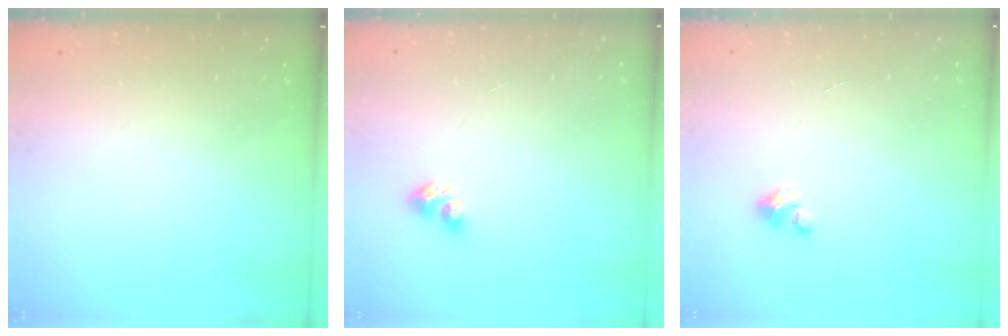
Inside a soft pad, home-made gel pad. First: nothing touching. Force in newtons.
{"total": 4.7, "press": 4.6, "slide": 0.9}
{"total": 3.6, "press": 3.5, "slide": 0.2}